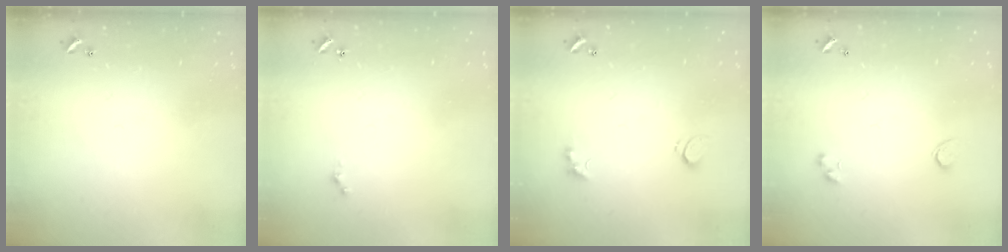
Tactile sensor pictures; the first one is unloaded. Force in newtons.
{"total": 0.0}
{"total": 3.0, "press": 2.7, "slide": 1.1}
{"total": 1.9, "press": 1.5, "slide": 1.1}